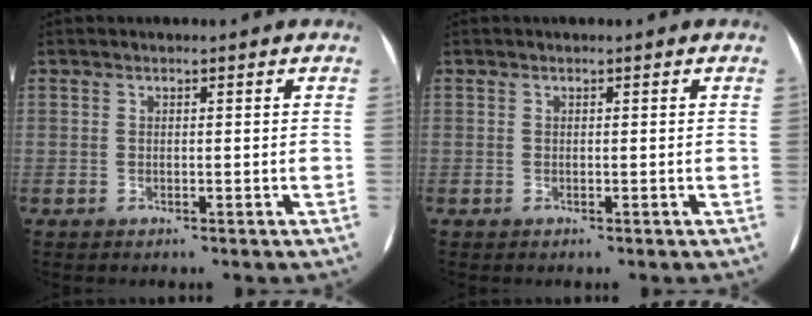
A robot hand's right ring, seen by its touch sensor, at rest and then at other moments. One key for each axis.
{"total": 0.0}